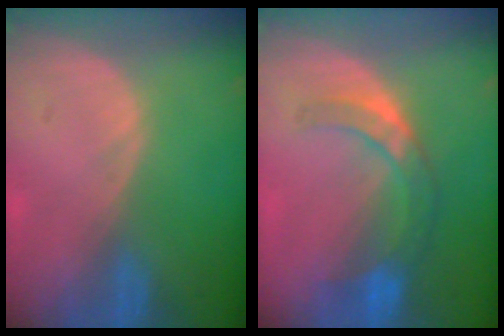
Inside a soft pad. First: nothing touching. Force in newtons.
{"total": 7.3, "press": 6.4, "slide": 3.6}